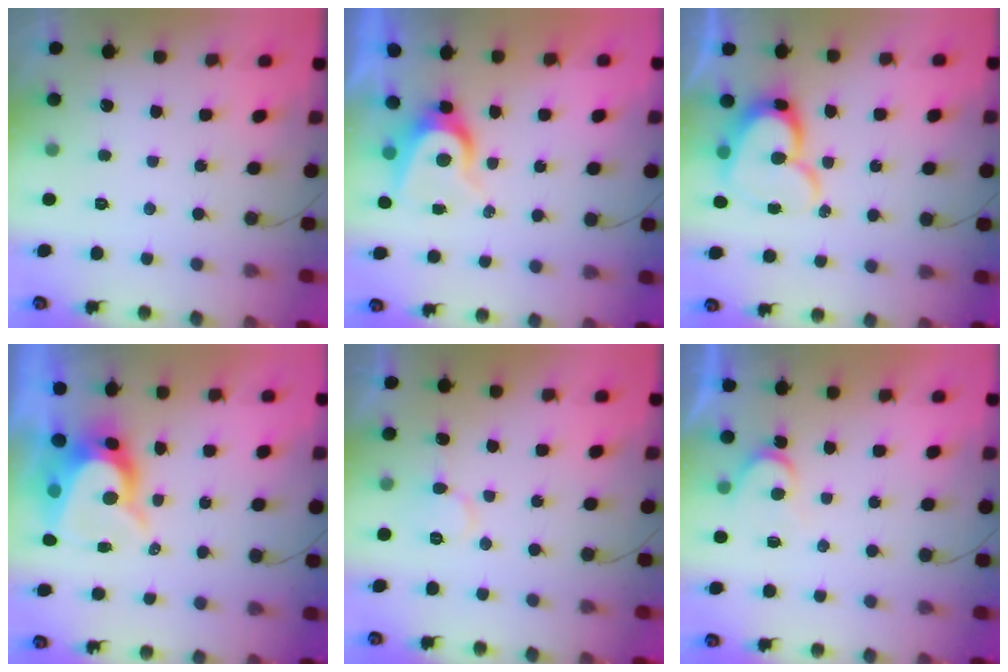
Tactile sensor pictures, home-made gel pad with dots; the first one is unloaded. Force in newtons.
{"total": 8.2, "press": 8.1, "slide": 0.8}
{"total": 14.2, "press": 14.1, "slide": 1.5}
{"total": 10.8, "press": 10.8, "slide": 1.1}
{"total": 7.0, "press": 7.0, "slide": 0.5}
{"total": 5.7, "press": 5.7, "slide": 0.4}